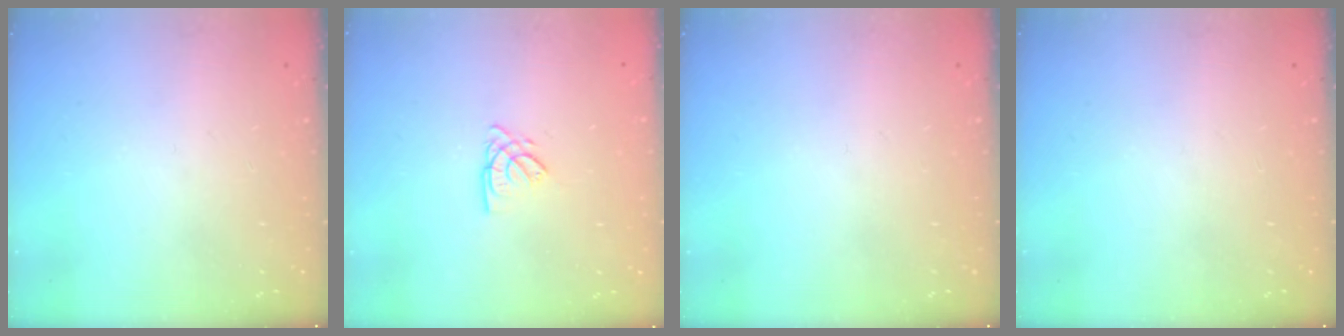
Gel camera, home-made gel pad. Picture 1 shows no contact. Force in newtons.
{"total": 2.7, "press": 2.7, "slide": 0.3}
{"total": 0.0}
{"total": 0.0}